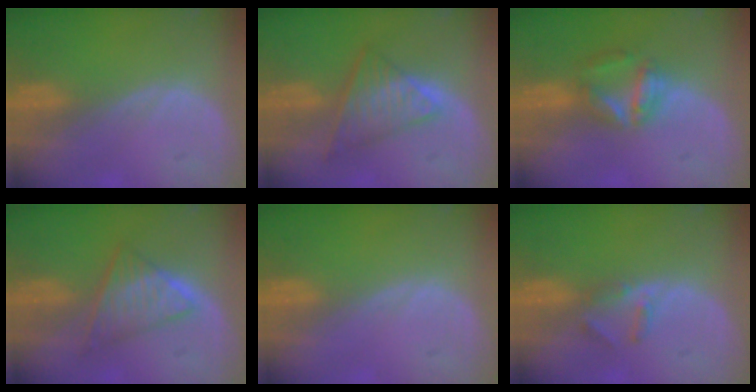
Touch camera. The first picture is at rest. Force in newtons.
{"total": 7.6, "press": 6.4, "slide": 4.1}
{"total": 5.7, "press": 5.4, "slide": 1.9}
{"total": 6.2, "press": 5.7, "slide": 2.5}
{"total": 0.0}
{"total": 2.5, "press": 2.3, "slide": 1.0}